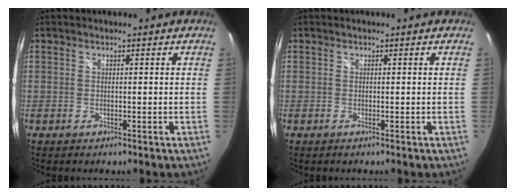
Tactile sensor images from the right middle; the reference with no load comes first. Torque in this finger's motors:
{"motor_torque": [0.00, -0.01, 0.00, 0.00]}